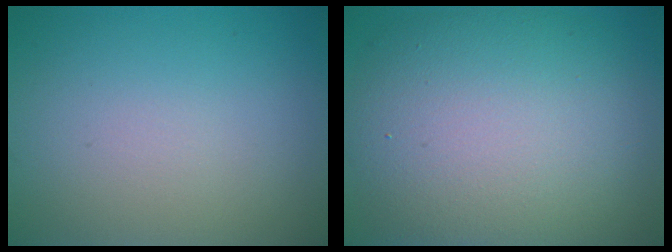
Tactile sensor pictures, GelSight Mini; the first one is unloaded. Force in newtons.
{"total": 11.9, "press": 11.8, "slide": 0.7}